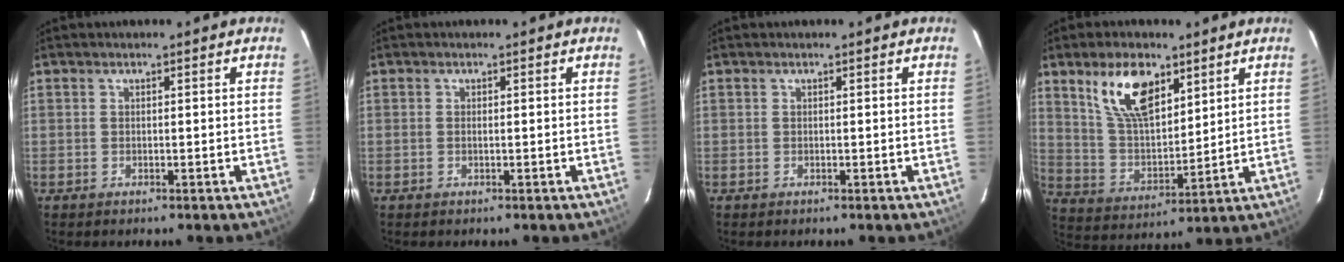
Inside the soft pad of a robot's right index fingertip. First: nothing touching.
{"total": 0.5, "force": [-0.1, 0.0, 0.5], "torque": [-0.011, 0.000, -0.002]}
{"total": 0.0}
{"total": 13.0, "force": [7.4, 6.1, 8.8], "torque": [-0.162, 0.011, 0.150]}